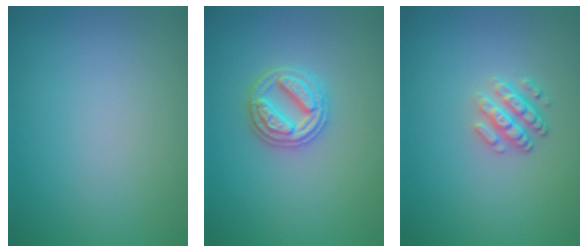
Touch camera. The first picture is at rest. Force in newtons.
{"total": 3.2, "press": 3.2, "slide": 0.6}
{"total": 2.6, "press": 2.4, "slide": 1.1}